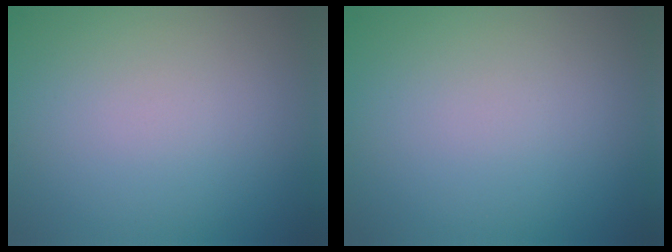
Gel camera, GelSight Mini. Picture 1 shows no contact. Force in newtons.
{"total": 0.0}